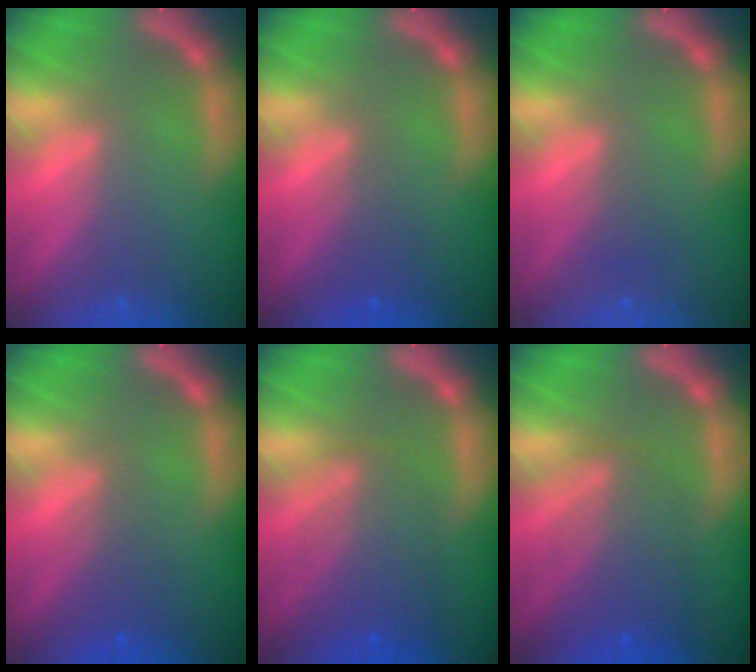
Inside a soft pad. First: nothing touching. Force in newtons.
{"total": 2.0}
{"total": 1.0}
{"total": 2.5}
{"total": 5.5}
{"total": 5.5}